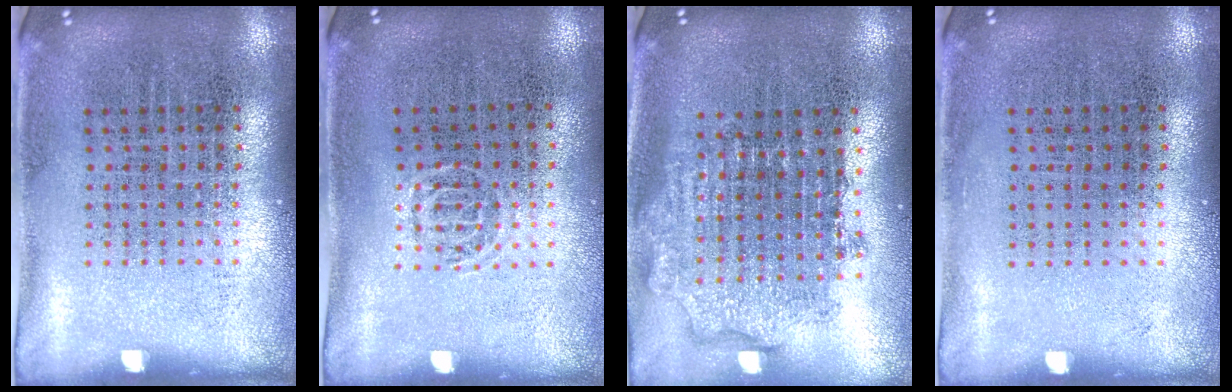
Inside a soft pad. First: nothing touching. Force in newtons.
{"total": 0.6, "press": 0.5, "slide": 0.4}
{"total": 1.8, "press": 1.5, "slide": 1.1}
{"total": 0.0}